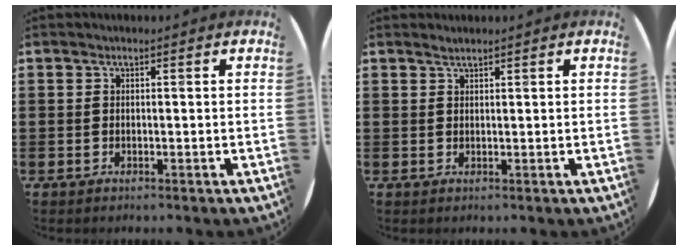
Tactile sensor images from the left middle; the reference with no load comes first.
{"total": 0.9, "force": [0.9, 0.0, 0.2], "torque": [-0.005, 0.000, 0.017]}